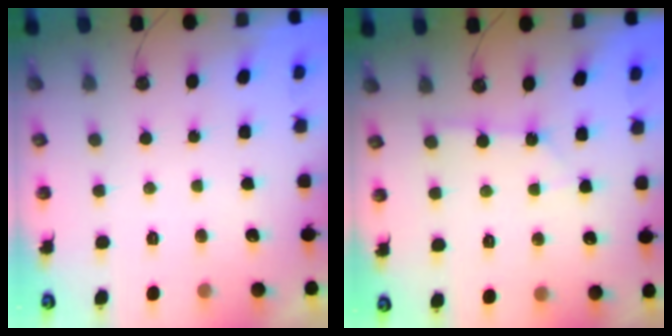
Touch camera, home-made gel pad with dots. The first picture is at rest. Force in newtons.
{"total": 2.0, "press": 2.0, "slide": 0.1}